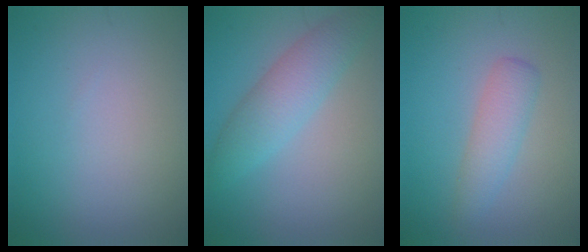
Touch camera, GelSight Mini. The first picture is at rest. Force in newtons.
{"total": 4.1, "press": 4.1, "slide": 0.2}
{"total": 2.6, "press": 2.6, "slide": 0.0}